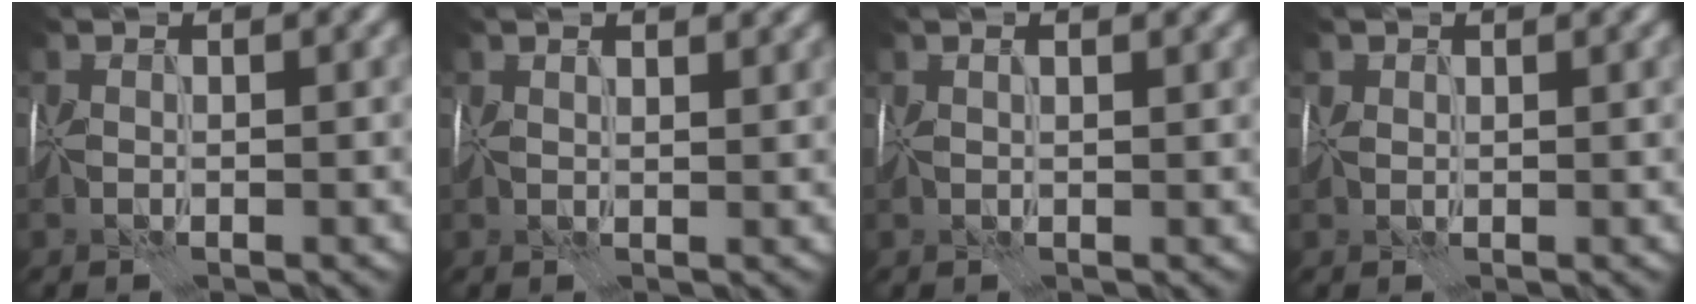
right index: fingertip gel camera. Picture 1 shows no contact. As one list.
[{"total": 3.3, "force": [2.0, 1.5, 2.2], "torque": [-0.036, 0.014, 0.022]}, {"total": 2.4, "force": [1.1, 1.0, 1.8], "torque": [-0.026, 0.011, 0.012]}, {"total": 0.9, "force": [0.8, 0.5, 0.1], "torque": [-0.004, 0.001, 0.015]}]